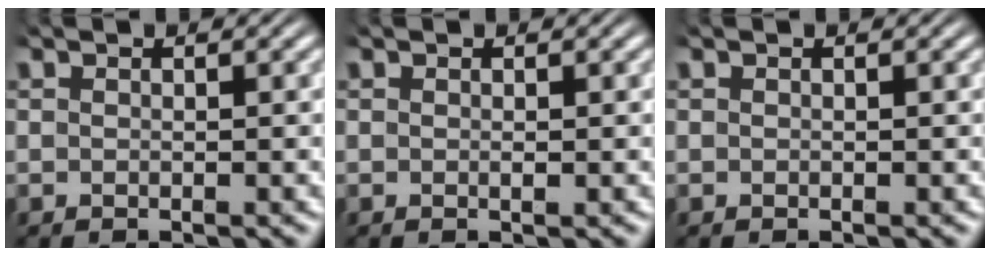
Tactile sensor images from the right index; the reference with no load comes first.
{"total": 0.0}
{"total": 0.0}